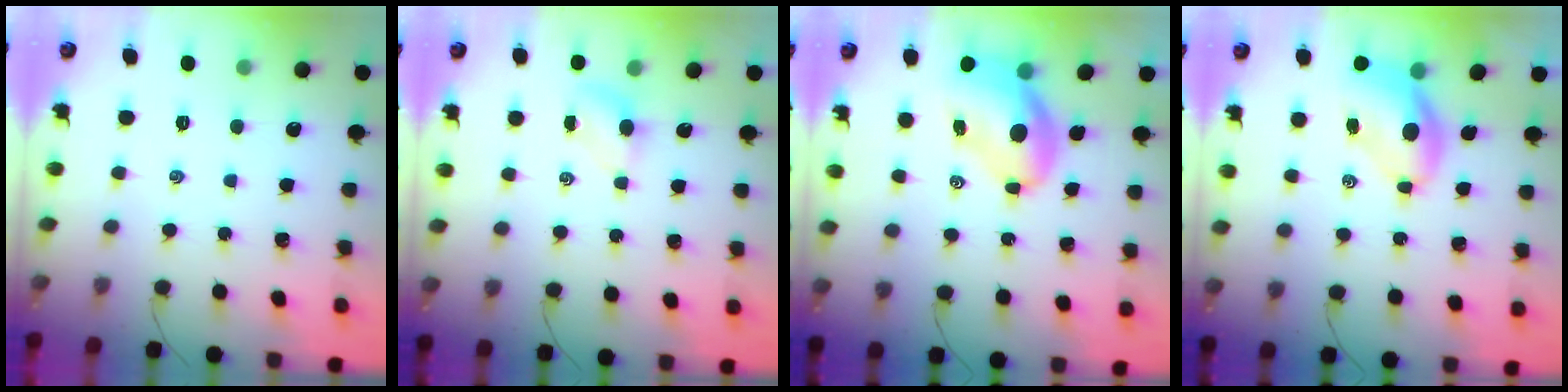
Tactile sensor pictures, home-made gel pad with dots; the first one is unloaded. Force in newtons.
{"total": 4.0, "press": 3.8, "slide": 1.0}
{"total": 10.0, "press": 9.5, "slide": 3.1}
{"total": 6.6, "press": 6.5, "slide": 1.3}